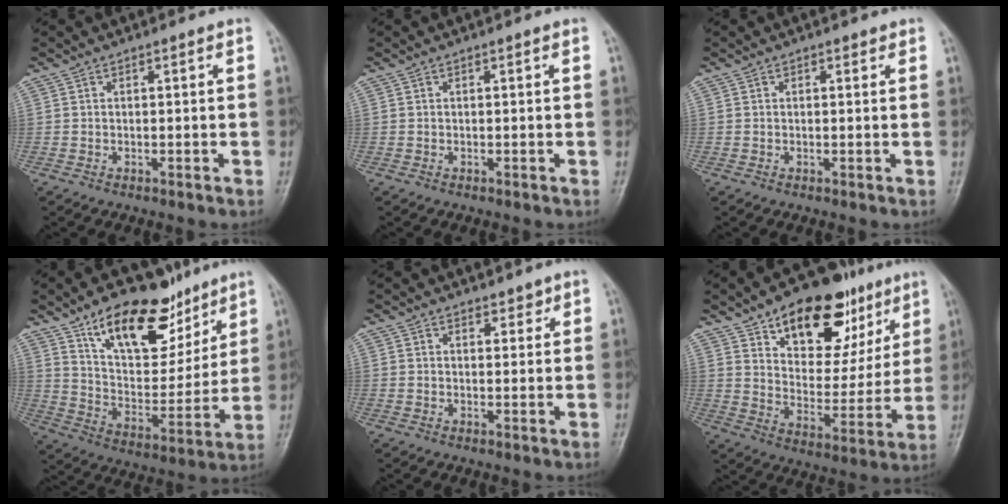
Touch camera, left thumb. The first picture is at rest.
{"total": 0.0}
{"total": 0.8, "force": [0.6, 0.4, 0.2], "torque": [0.002, -0.004, 0.005]}
{"total": 21.3, "force": [13.4, 10.3, 13.0], "torque": [-0.149, -0.066, 0.228]}
{"total": 2.1, "force": [1.7, 1.2, 0.5], "torque": [0.011, -0.011, 0.021]}
{"total": 22.2, "force": [12.5, 12.1, 13.8], "torque": [-0.148, -0.042, 0.197]}